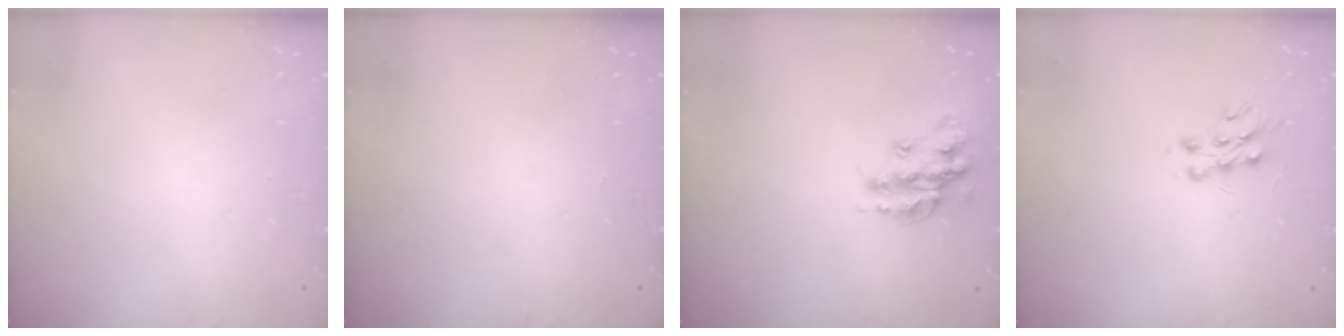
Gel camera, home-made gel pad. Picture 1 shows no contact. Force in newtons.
{"total": 0.0}
{"total": 14.9, "press": 14.9, "slide": 0.9}
{"total": 7.9, "press": 7.8, "slide": 0.6}